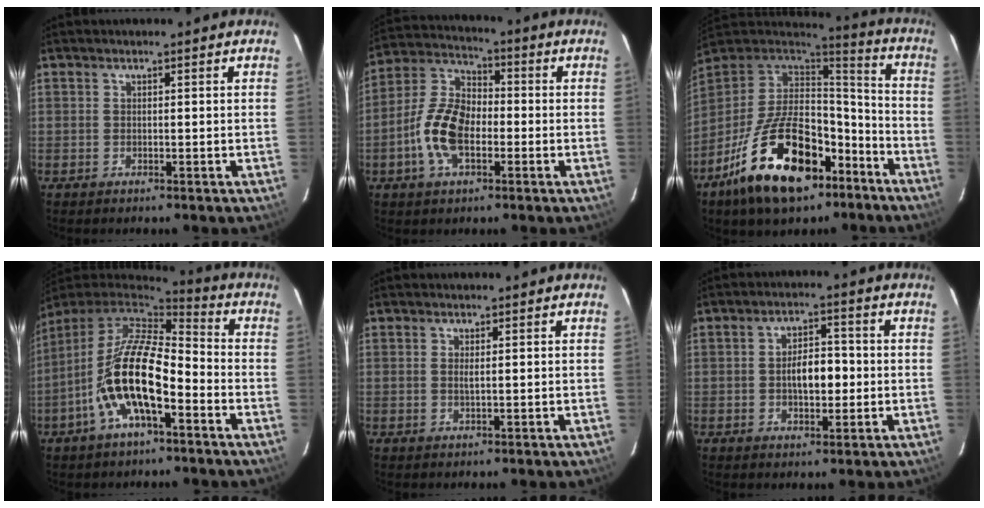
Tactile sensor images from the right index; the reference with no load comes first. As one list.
[{"total": 8.3, "force": [-2.7, 4.5, 6.4], "torque": [-0.137, 0.012, -0.052]}, {"total": 24.8, "force": [-13.1, 12.9, 16.6], "torque": [-0.319, -0.003, -0.203]}, {"total": 15.9, "force": [-6.1, 5.5, 13.6], "torque": [-0.266, -0.012, -0.119]}, {"total": 1.1, "force": [0.2, 0.2, 1.0], "torque": [-0.020, 0.000, 0.002]}, {"total": 6.2, "force": [-0.6, 3.1, 5.4], "torque": [-0.094, 0.011, -0.005]}]